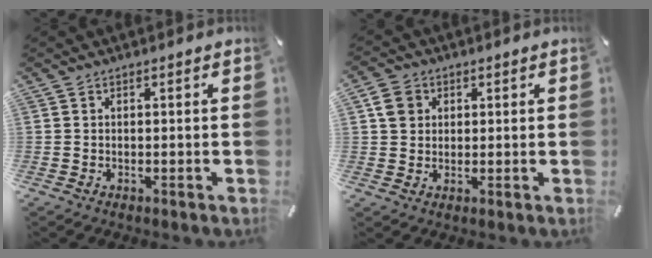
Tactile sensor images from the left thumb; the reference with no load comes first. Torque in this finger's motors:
{"motor_torque": [0.57, 0.77, 0.04, -0.12, 0.01]}